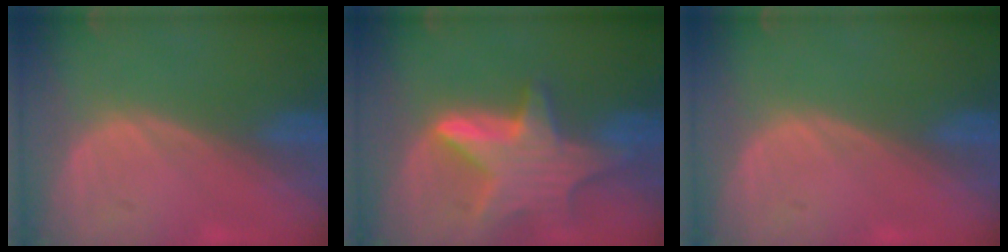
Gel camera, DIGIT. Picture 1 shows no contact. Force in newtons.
{"total": 9.0, "press": 9.0, "slide": 0.6}
{"total": 0.0}